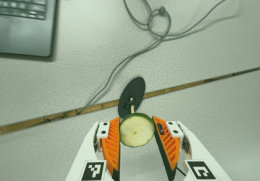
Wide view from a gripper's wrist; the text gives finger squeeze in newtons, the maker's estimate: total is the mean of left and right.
{"total": 9.3, "left": 10.2, "right": 8.5}